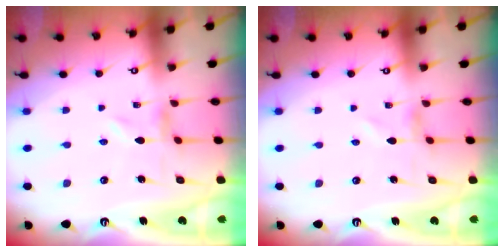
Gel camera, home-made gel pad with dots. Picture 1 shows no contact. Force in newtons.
{"total": 0.7, "press": 0.6, "slide": 0.3}